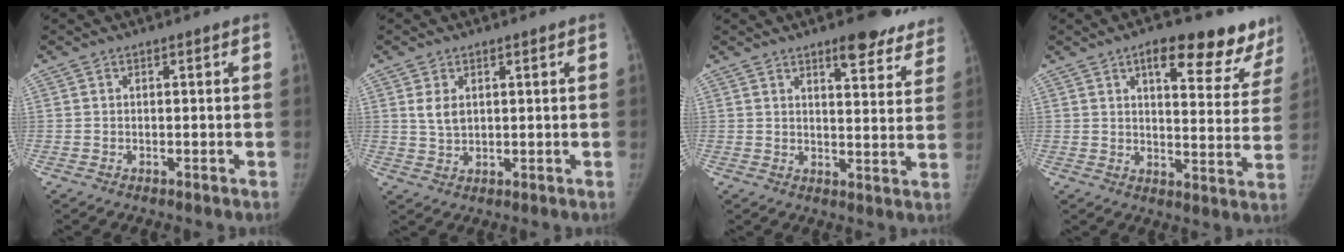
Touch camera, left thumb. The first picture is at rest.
{"total": 3.5, "force": [1.4, 2.2, 2.3], "torque": [-0.036, -0.011, 0.032]}
{"total": 11.4, "force": [8.7, 3.5, 6.4], "torque": [-0.041, -0.050, 0.103]}
{"total": 17.5, "force": [11.9, 6.5, 11.1], "torque": [-0.092, -0.049, 0.145]}